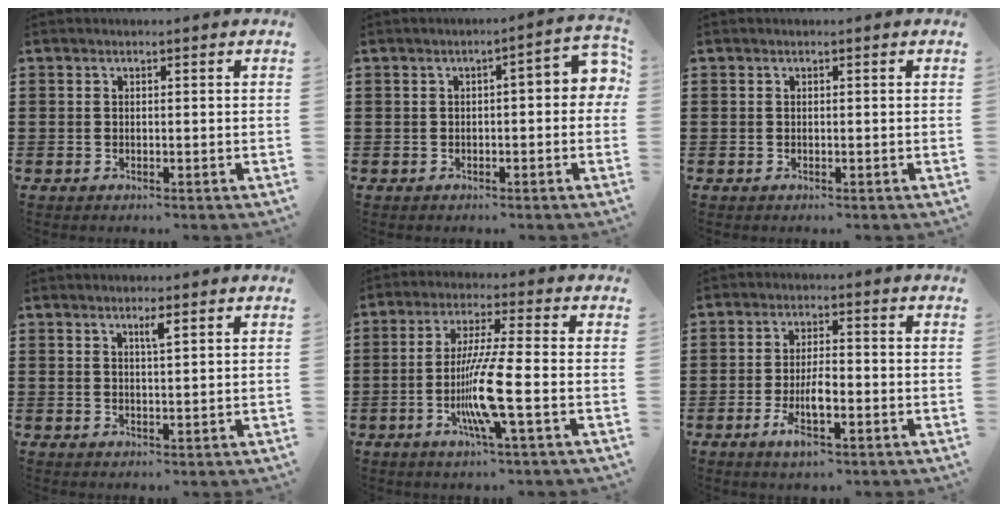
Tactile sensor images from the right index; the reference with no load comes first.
{"total": 3.7, "force": [-0.3, 1.2, 3.5], "torque": [-0.056, 0.002, -0.010]}
{"total": 0.0}
{"total": 2.0, "force": [1.1, 0.2, 1.6], "torque": [-0.026, -0.001, 0.016]}
{"total": 9.4, "force": [-2.8, 0.1, 9.0], "torque": [-0.186, -0.022, -0.059]}
{"total": 5.8, "force": [-2.1, 1.6, 5.2], "torque": [-0.107, -0.004, -0.042]}